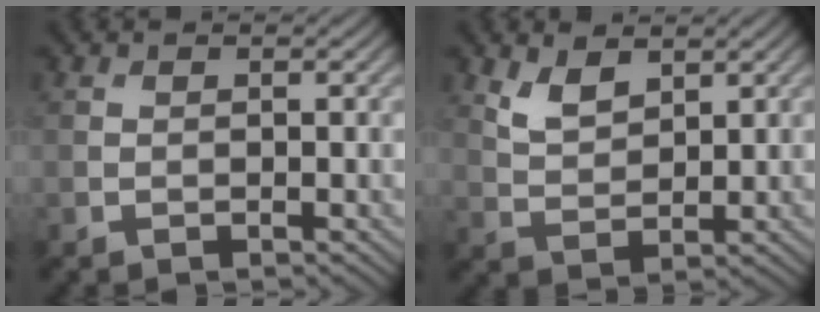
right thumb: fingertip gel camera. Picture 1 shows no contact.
{"total": 3.8, "force": [2.6, 1.8, 2.2], "torque": [-0.054, -0.007, 0.057]}